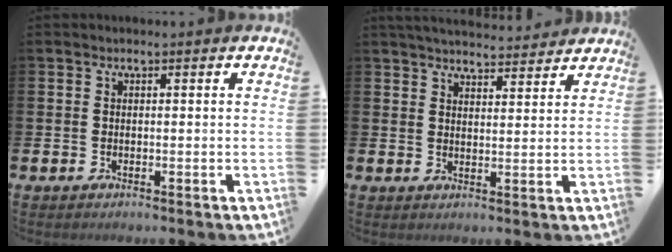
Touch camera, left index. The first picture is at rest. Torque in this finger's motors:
{"motor_torque": [0.95, -1.19, 0.34, 0.02]}